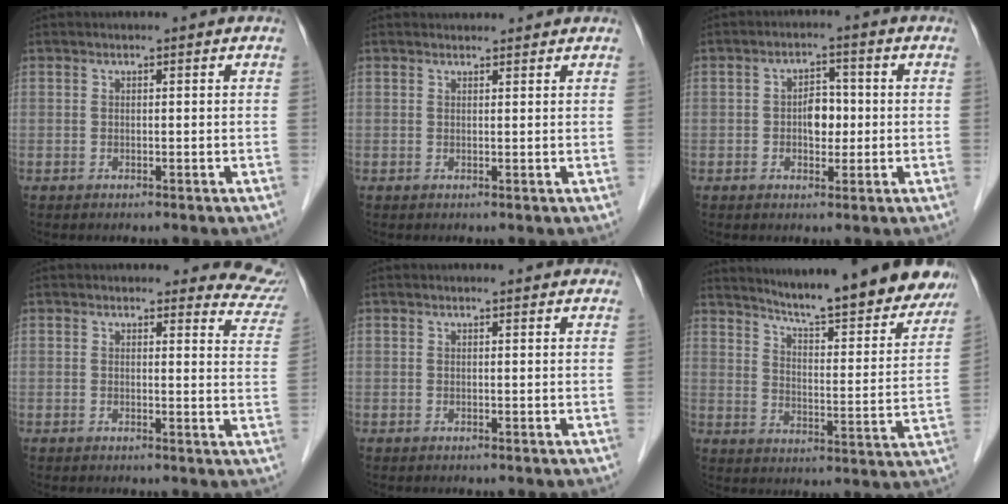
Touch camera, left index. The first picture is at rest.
{"total": 2.6, "force": [2.5, 0.6, 0.2], "torque": [-0.009, 0.019, 0.033]}
{"total": 4.0, "force": [-0.3, 2.5, 3.1], "torque": [-0.052, 0.011, -0.005]}
{"total": 7.9, "force": [7.6, 2.2, -0.3], "torque": [0.049, -0.047, 0.037]}
{"total": 1.9, "force": [1.8, 0.5, 0.4], "torque": [-0.015, 0.007, 0.016]}
{"total": 21.4, "force": [19.0, 2.2, 9.6], "torque": [-0.134, -0.047, 0.248]}